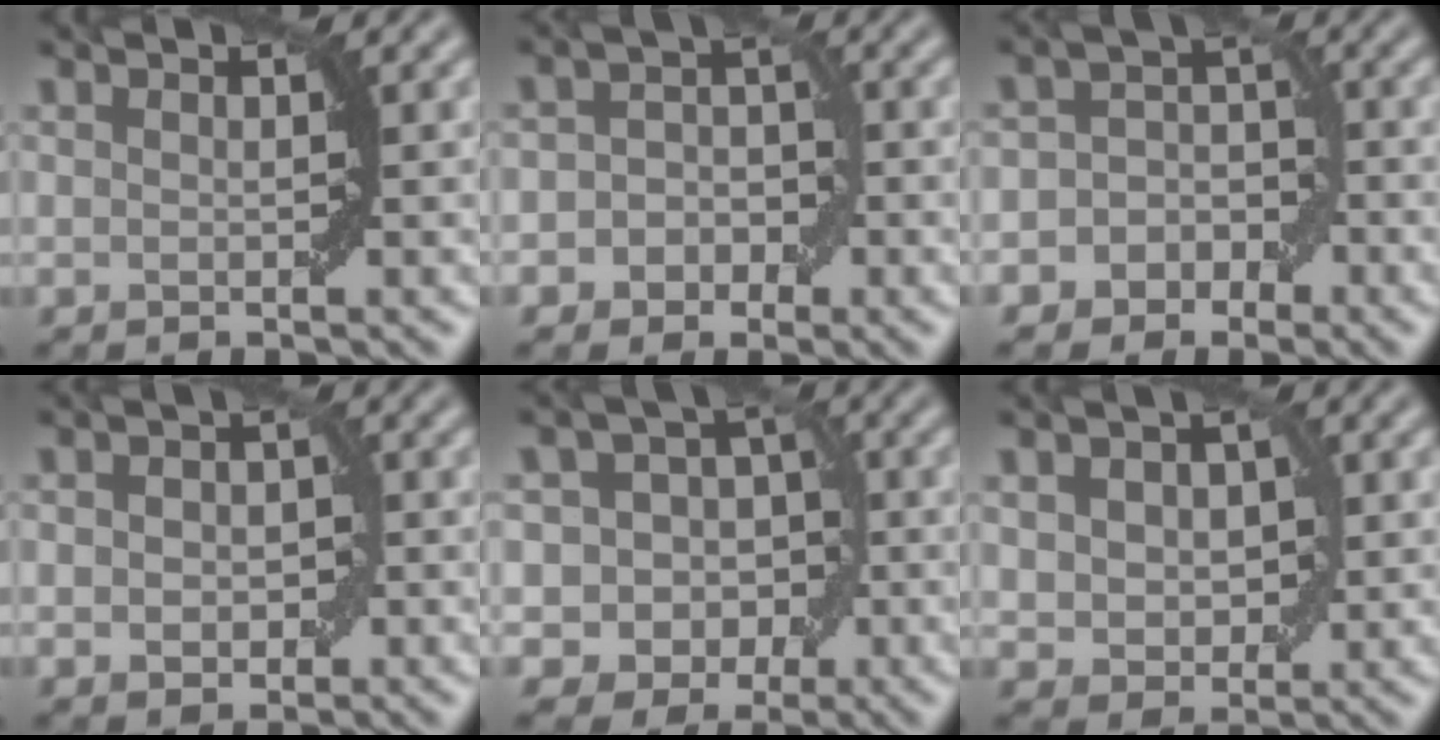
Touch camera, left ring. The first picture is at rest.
{"total": 3.5, "force": [-1.1, 3.0, 1.4], "torque": [0.012, 0.008, -0.029]}
{"total": 5.0, "force": [-2.1, 4.4, 1.1], "torque": [0.014, 0.022, -0.055]}
{"total": 3.2, "force": [-0.3, 2.4, 2.1], "torque": [-0.013, 0.001, -0.011]}
{"total": 8.2, "force": [-1.6, 7.4, 3.0], "torque": [-0.021, 0.030, -0.060]}
{"total": 4.4, "force": [0.6, 3.2, 2.9], "torque": [-0.048, 0.007, 0.006]}